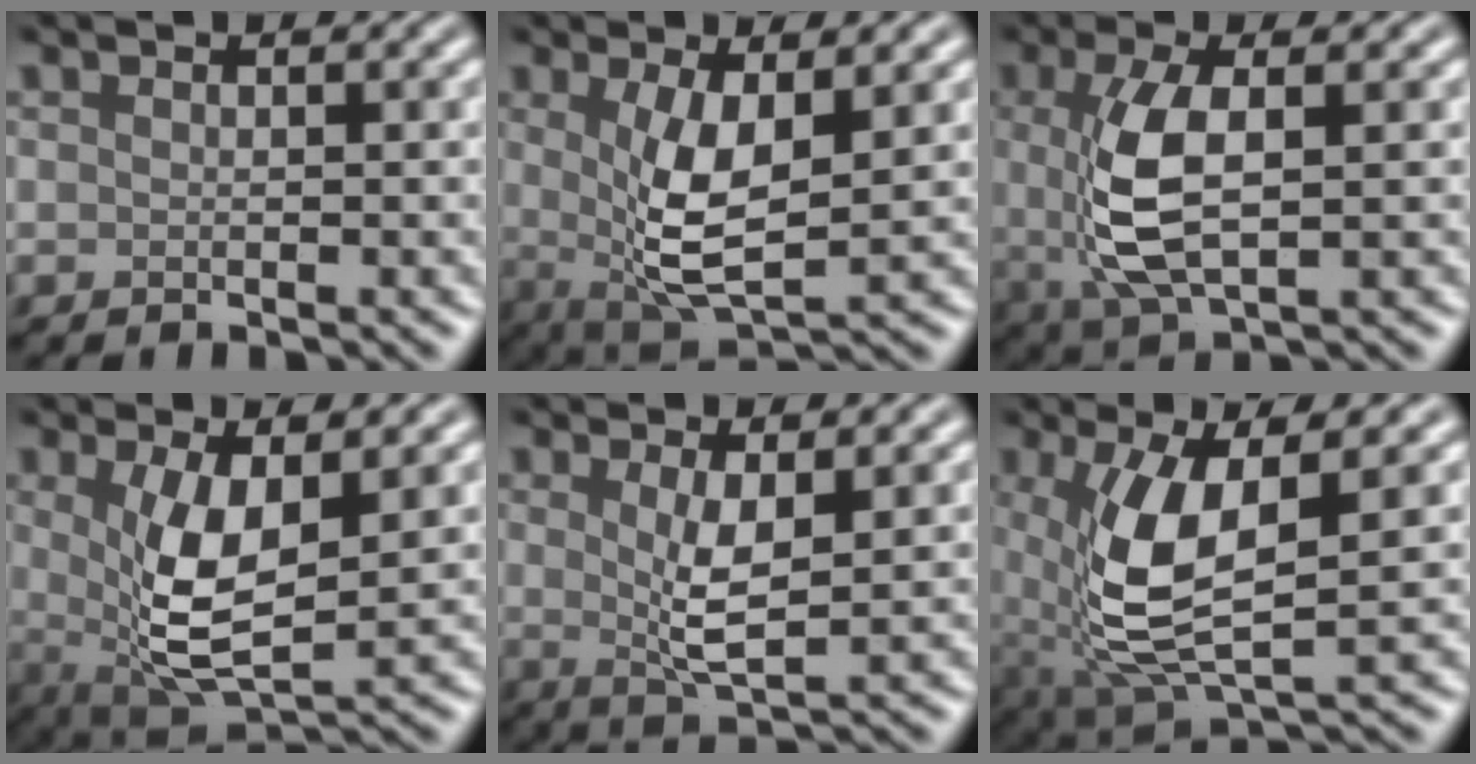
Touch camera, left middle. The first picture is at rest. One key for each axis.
{"total": 5.8, "fx": 0.4, "fy": 2.0, "fz": 5.4, "tx": -0.112, "ty": -0.014, "tz": 0.017}
{"total": 6.0, "fx": 0.1, "fy": 2.5, "fz": 5.5, "tx": -0.131, "ty": -0.009, "tz": 0.008}
{"total": 6.3, "fx": 0.5, "fy": 2.4, "fz": 5.8, "tx": -0.123, "ty": -0.017, "tz": 0.017}
{"total": 3.5, "fx": 0.5, "fy": 0.8, "fz": 3.4, "tx": -0.070, "ty": -0.011, "tz": 0.017}
{"total": 8.5, "fx": 0.4, "fy": 3.6, "fz": 7.7, "tx": -0.184, "ty": -0.013, "tz": 0.015}